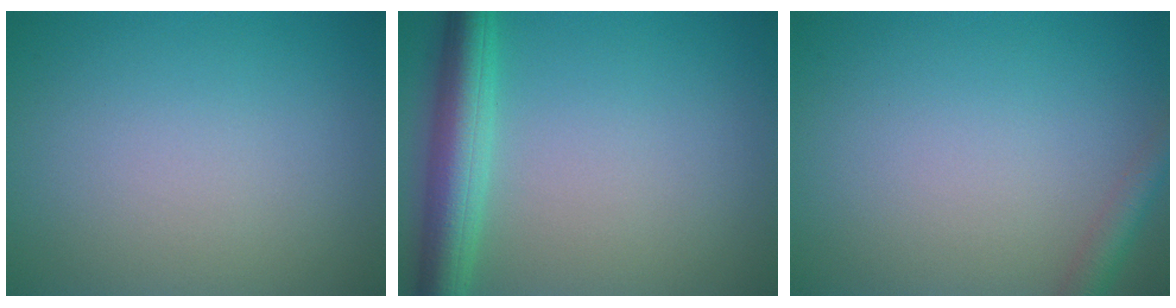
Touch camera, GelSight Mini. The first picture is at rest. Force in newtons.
{"total": 5.2, "press": 5.2, "slide": 0.2}
{"total": 2.1, "press": 2.1, "slide": 0.1}